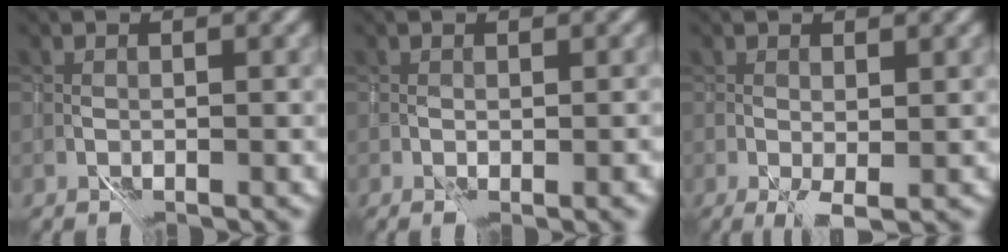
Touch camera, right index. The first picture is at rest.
{"total": 1.8, "force": [-0.2, 0.6, 1.7], "torque": [-0.024, -0.004, 0.008]}
{"total": 1.6, "force": [0.6, 0.2, 1.5], "torque": [-0.031, 0.000, 0.011]}